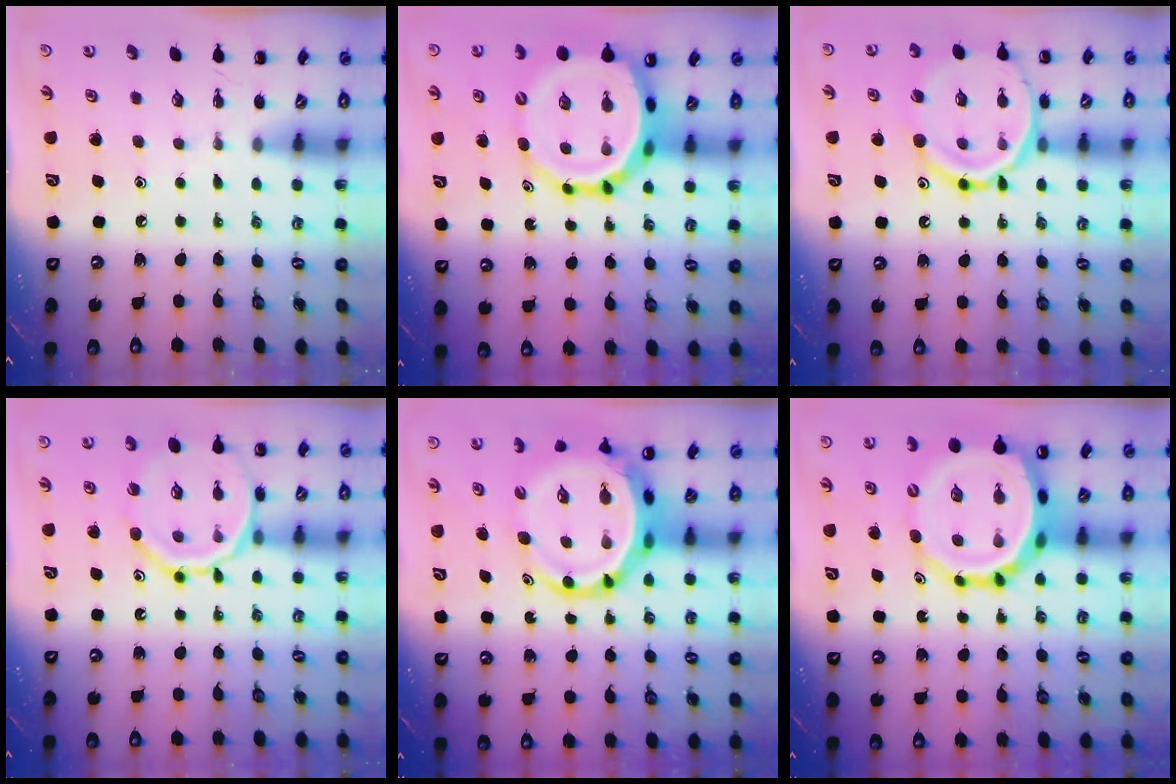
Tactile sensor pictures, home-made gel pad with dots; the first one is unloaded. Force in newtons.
{"total": 13.1, "press": 12.6, "slide": 3.5}
{"total": 17.8, "press": 17.7, "slide": 1.9}
{"total": 15.6, "press": 15.5, "slide": 2.0}
{"total": 10.7, "press": 10.2, "slide": 3.1}
{"total": 13.1, "press": 12.6, "slide": 3.5}